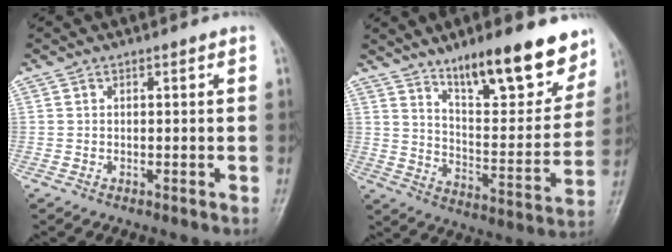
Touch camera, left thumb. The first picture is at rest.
{"total": 19.3, "force": [13.2, 5.5, 12.9], "torque": [-0.143, -0.075, 0.211]}